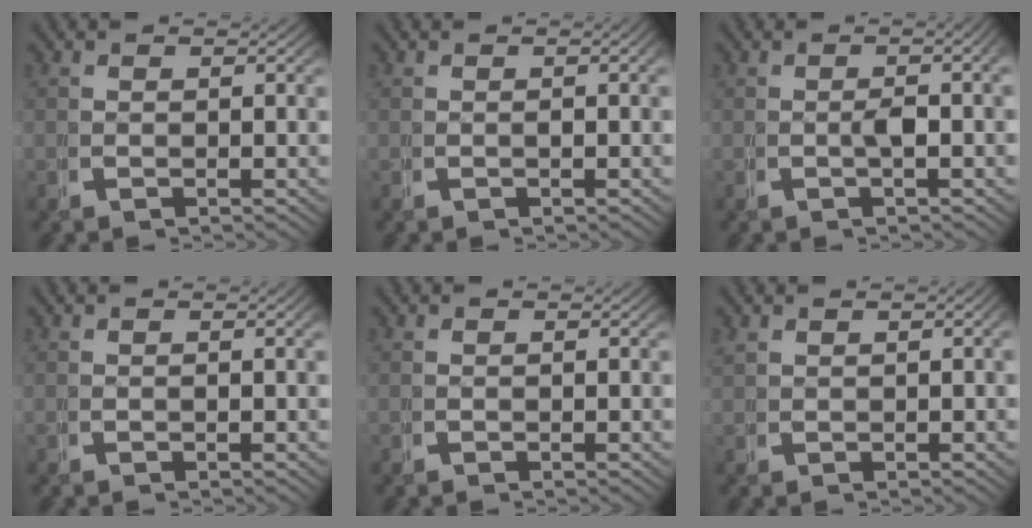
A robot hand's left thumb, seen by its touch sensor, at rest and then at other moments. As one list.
[{"total": 0.9, "force": [0.0, 0.0, 0.9], "torque": [-0.018, 0.001, 0.001]}, {"total": 2.4, "force": [-0.1, 0.3, 2.4], "torque": [-0.042, 0.007, -0.001]}, {"total": 0.6, "force": [0.0, -0.1, 0.6], "torque": [-0.016, -0.002, 0.003]}, {"total": 0.0}, {"total": 1.0, "force": [0.7, 0.2, 0.6], "torque": [-0.010, 0.004, 0.020]}]